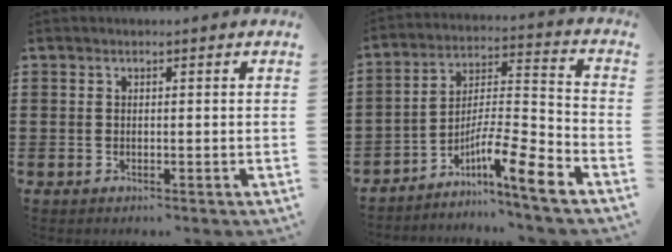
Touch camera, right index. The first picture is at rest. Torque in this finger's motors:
{"motor_torque": [-1.71, 0.43, -0.21, -0.11]}